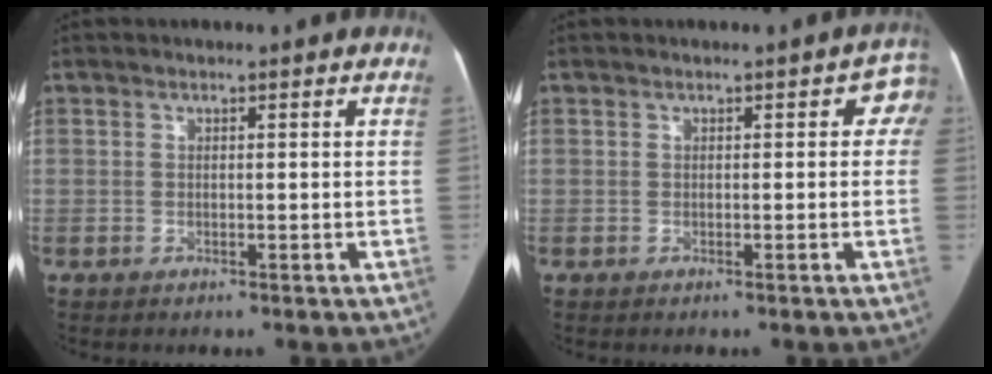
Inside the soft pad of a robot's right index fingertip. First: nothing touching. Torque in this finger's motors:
{"motor_torque": [0.07, 0.04, 0.03, 0.00]}